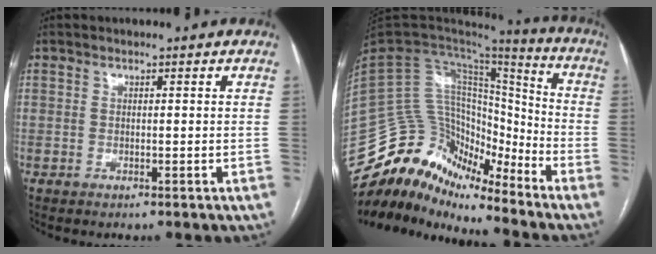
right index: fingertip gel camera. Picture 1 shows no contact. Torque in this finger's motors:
{"motor_torque": [-0.30, -0.66, 0.01, -0.08]}